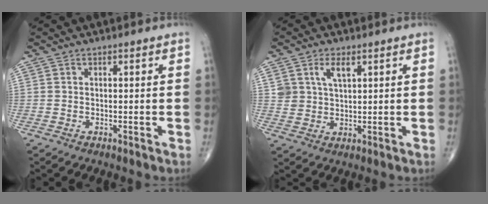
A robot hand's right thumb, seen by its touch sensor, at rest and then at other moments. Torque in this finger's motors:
{"motor_torque": [-0.04, -0.15, 0.65, 0.18, 0.00]}